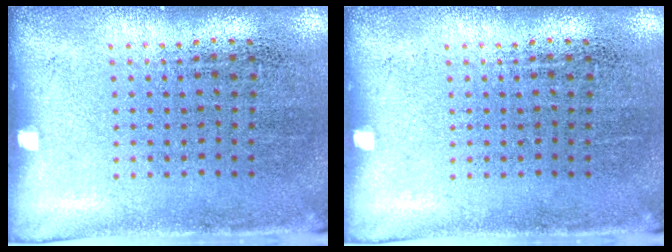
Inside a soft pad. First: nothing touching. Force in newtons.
{"total": 0.0}